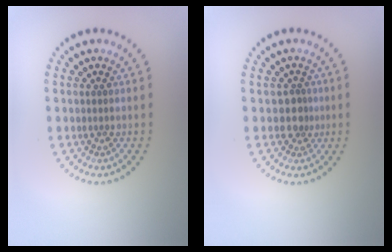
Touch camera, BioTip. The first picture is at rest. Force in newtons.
{"total": 1.8, "press": 1.5, "slide": 1.1}